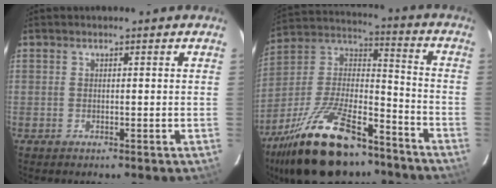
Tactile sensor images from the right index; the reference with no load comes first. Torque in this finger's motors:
{"motor_torque": [1.08, -1.06, 1.05, 0.21]}